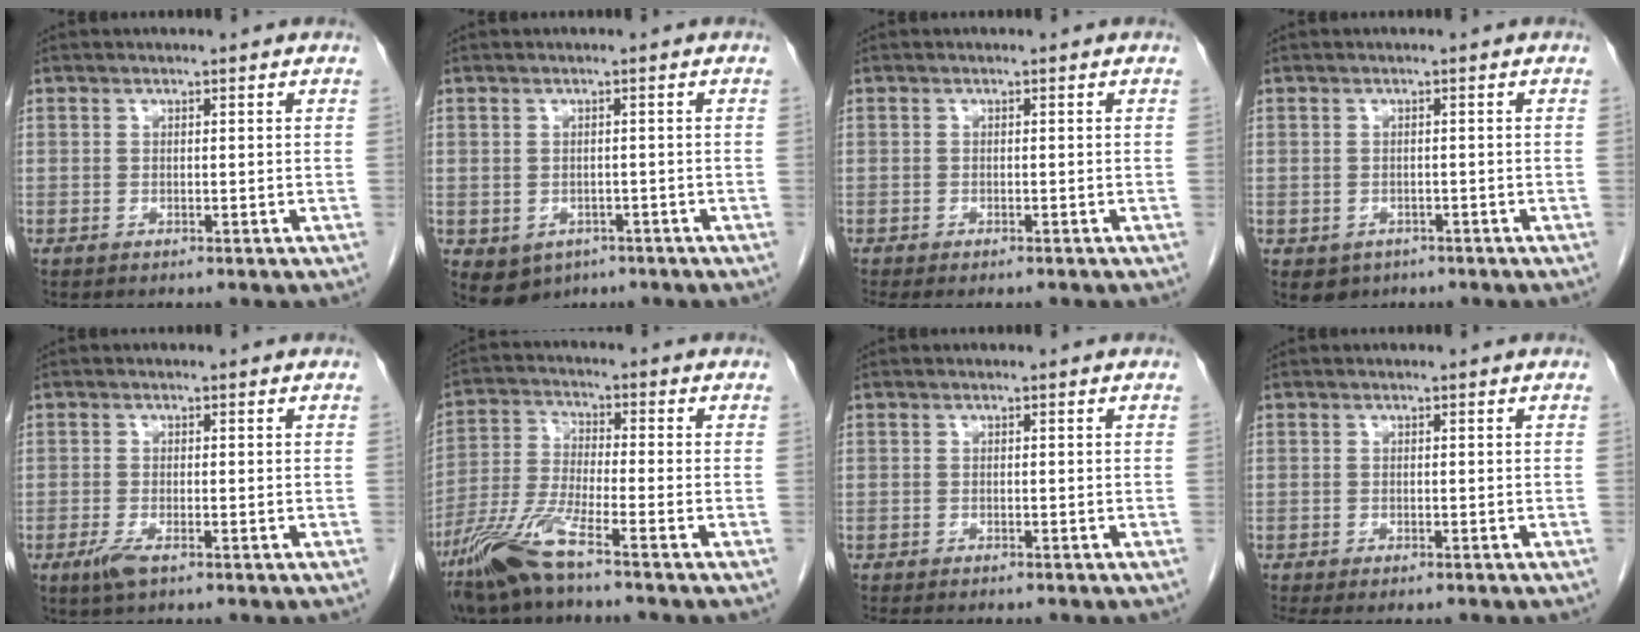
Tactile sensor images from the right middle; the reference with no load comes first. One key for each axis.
{"total": 5.5, "fx": -2.6, "fy": 4.4, "fz": 2.0, "tx": -0.031, "ty": 0.002, "tz": -0.025}
{"total": 3.1, "fx": -2.6, "fy": 0.8, "fz": 1.4, "tx": -0.011, "ty": -0.006, "tz": -0.036}
{"total": 3.0, "fx": -1.6, "fy": 2.4, "fz": 0.7, "tx": -0.008, "ty": 0.003, "tz": -0.015}
{"total": 2.5, "fx": -1.5, "fy": 0.6, "fz": 2.0, "tx": -0.044, "ty": -0.004, "tz": -0.029}
{"total": 9.1, "fx": -6.4, "fy": 0.1, "fz": 6.4, "tx": -0.143, "ty": -0.024, "tz": -0.133}
{"total": 5.0, "fx": -4.4, "fy": 1.1, "fz": 2.0, "tx": -0.019, "ty": -0.007, "tz": -0.062}
{"total": 3.7, "fx": -3.1, "fy": 1.1, "fz": 1.8, "tx": -0.019, "ty": -0.008, "tz": -0.044}